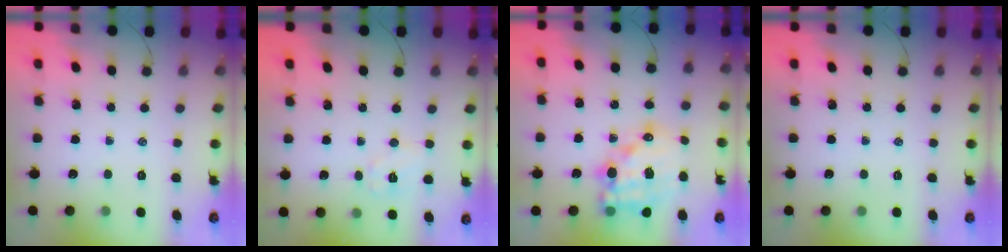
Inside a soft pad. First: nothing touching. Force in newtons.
{"total": 6.5, "press": 6.4, "slide": 0.9}
{"total": 15.0, "press": 14.6, "slide": 3.2}
{"total": 0.0}